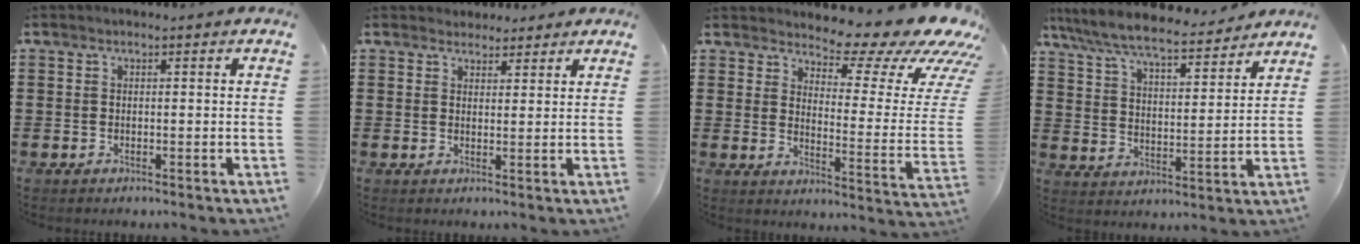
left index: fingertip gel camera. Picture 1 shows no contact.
{"total": 2.3, "force": [2.1, 1.0, 0.0], "torque": [-0.007, 0.004, 0.040]}
{"total": 9.9, "force": [7.8, 2.6, 5.5], "torque": [-0.081, -0.065, 0.126]}
{"total": 7.3, "force": [6.6, 0.6, 2.9], "torque": [-0.084, -0.038, 0.113]}